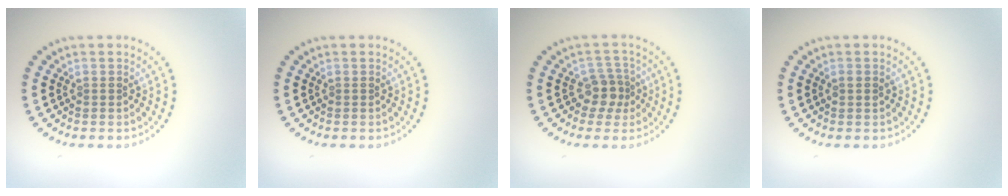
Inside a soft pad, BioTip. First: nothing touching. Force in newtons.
{"total": 0.0}
{"total": 2.5, "press": 1.9, "slide": 1.5}
{"total": 0.9, "press": 0.9, "slide": 0.1}